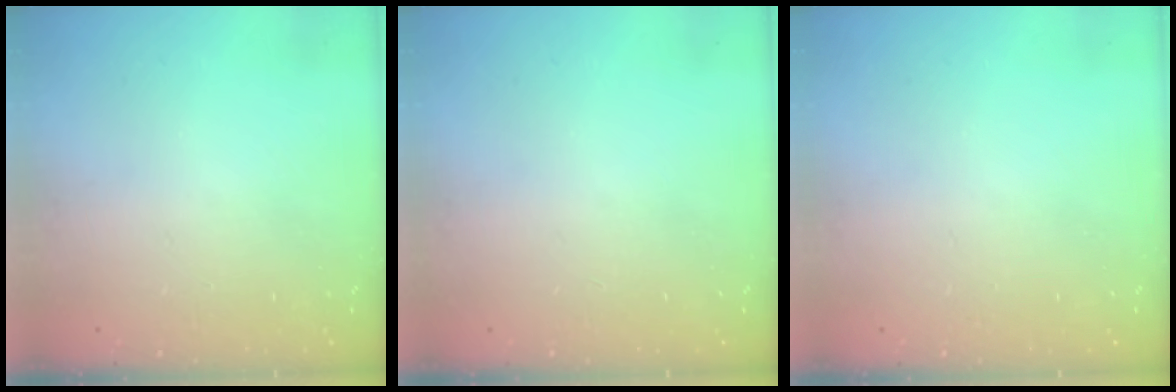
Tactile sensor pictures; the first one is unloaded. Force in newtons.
{"total": 0.0}
{"total": 0.0}